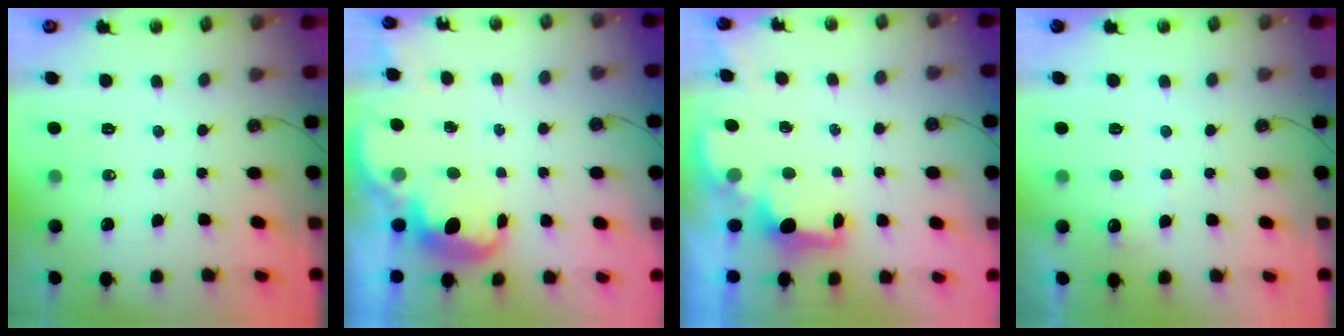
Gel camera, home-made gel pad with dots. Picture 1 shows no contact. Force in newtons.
{"total": 2.6, "press": 2.5, "slide": 0.6}
{"total": 1.7, "press": 1.6, "slide": 0.6}
{"total": 4.9, "press": 4.8, "slide": 1.3}